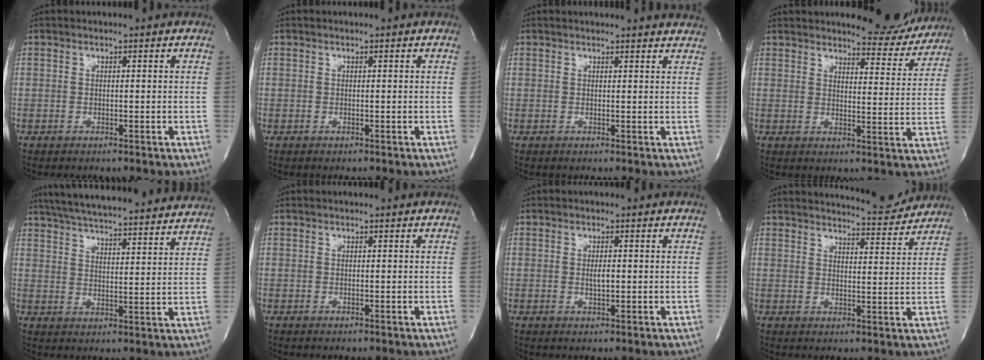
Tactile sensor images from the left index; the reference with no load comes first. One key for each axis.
{"total": 0.0}
{"total": 9.1, "fx": 8.9, "fy": 0.8, "fz": 1.7, "tx": -0.008, "ty": -0.006, "tz": 0.077}
{"total": 9.5, "fx": 9.2, "fy": 2.0, "fz": 1.5, "tx": -0.004, "ty": -0.034, "tz": 0.105}
{"total": 28.3, "fx": 25.9, "fy": 3.7, "fz": 10.9, "tx": -0.188, "ty": -0.021, "tz": 0.334}
{"total": 0.0}
{"total": 1.5, "fx": -0.2, "fy": 0.4, "fz": 1.4, "tx": -0.028, "ty": -0.005, "tz": -0.001}
{"total": 8.3, "fx": 8.2, "fy": 0.4, "fz": 0.9, "tx": -0.015, "ty": -0.017, "tz": 0.103}